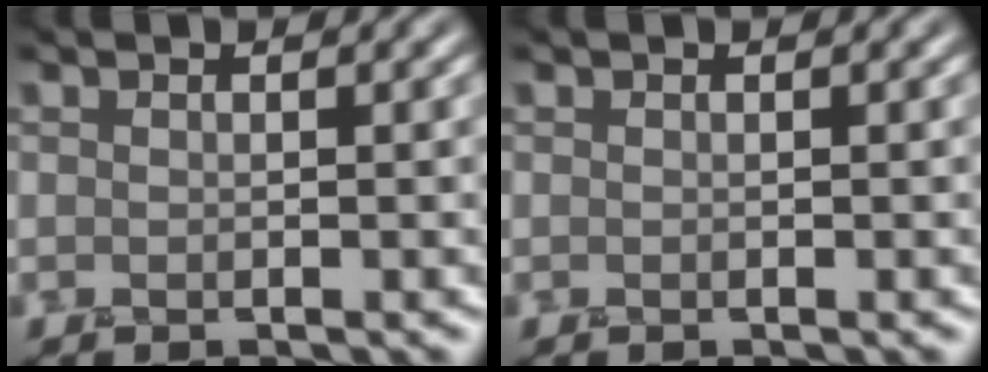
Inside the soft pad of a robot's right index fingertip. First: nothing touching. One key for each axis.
{"total": 0.0}